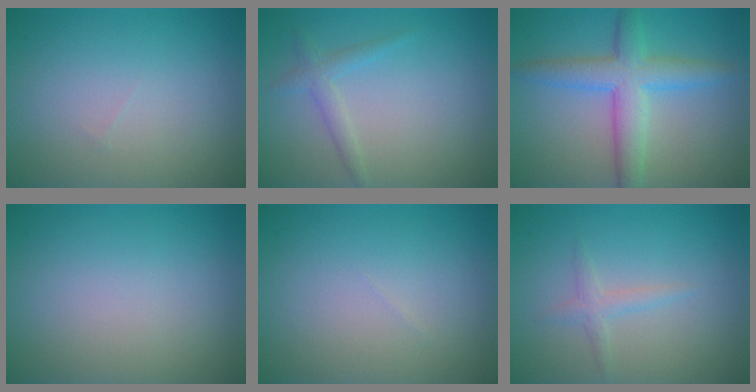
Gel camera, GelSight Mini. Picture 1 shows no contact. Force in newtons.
{"total": 1.6, "press": 1.6, "slide": 0.1}
{"total": 5.2, "press": 5.2, "slide": 0.3}
{"total": 0.0}
{"total": 0.0}
{"total": 1.3, "press": 1.3, "slide": 0.1}